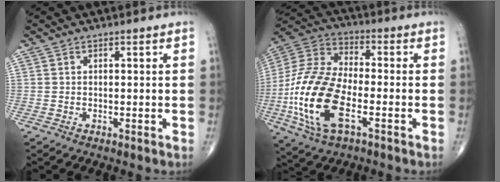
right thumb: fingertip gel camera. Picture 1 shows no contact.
{"total": 20.1, "force": [-5.7, 9.7, 16.7], "torque": [-0.359, 0.017, -0.105]}